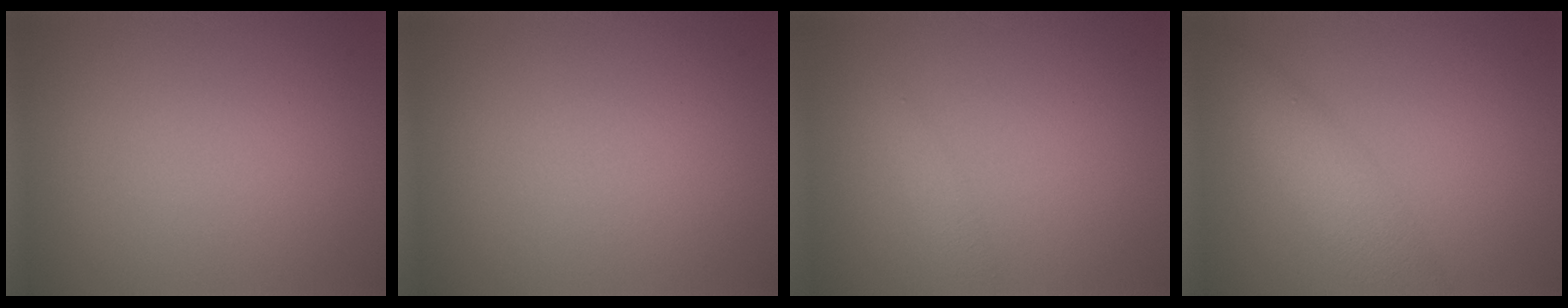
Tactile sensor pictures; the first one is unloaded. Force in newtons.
{"total": 0.0}
{"total": 0.9, "press": 0.9, "slide": 0.1}
{"total": 4.1, "press": 4.1, "slide": 0.0}